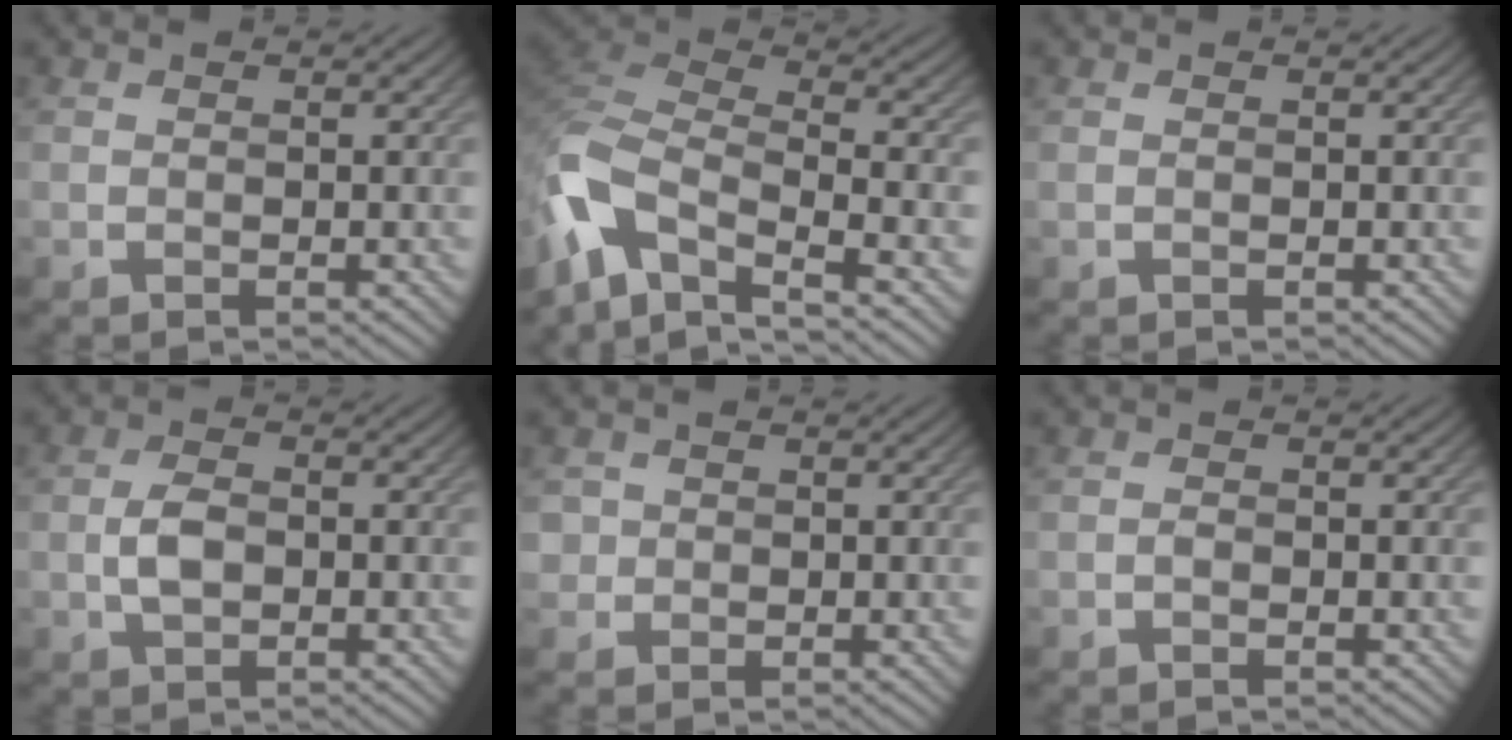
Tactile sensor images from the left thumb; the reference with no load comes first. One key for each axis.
{"total": 11.2, "fx": -6.7, "fy": 5.1, "fz": 7.4, "tx": -0.182, "ty": -0.011, "tz": -0.145}
{"total": 0.0}
{"total": 3.1, "fx": -0.3, "fy": 1.9, "fz": 2.5, "tx": -0.056, "ty": 0.005, "tz": -0.009}
{"total": 1.8, "fx": 0.3, "fy": 1.7, "fz": 0.1, "tx": 0.000, "ty": 0.001, "tz": 0.004}
{"total": 0.5, "fx": -0.3, "fy": 0.3, "fz": 0.4, "tx": -0.007, "ty": 0.004, "tz": -0.007}